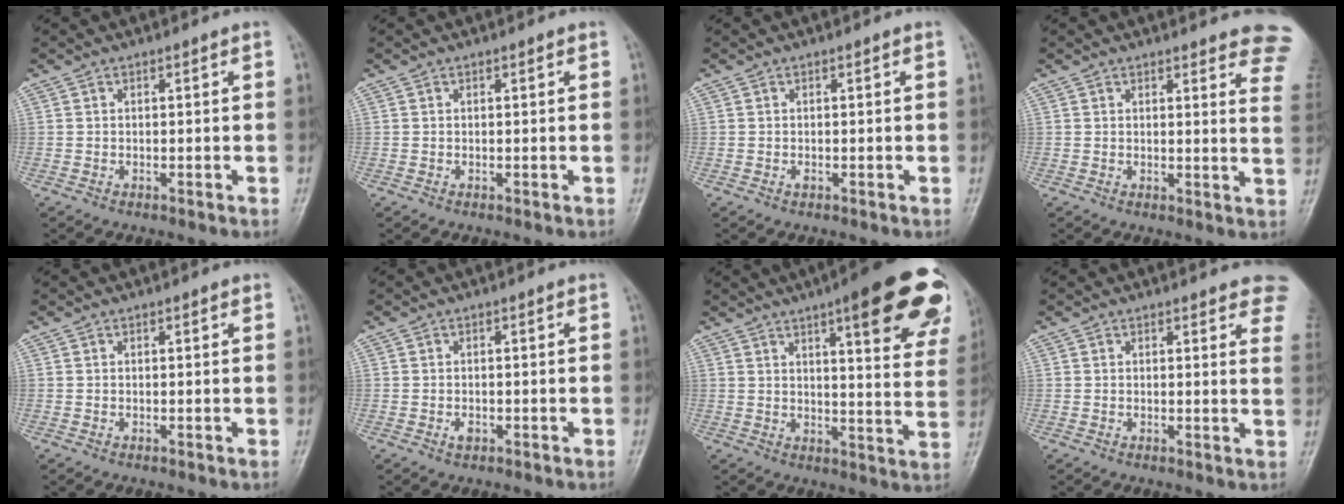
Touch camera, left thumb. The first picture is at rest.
{"total": 0.0}
{"total": 0.6, "force": [-0.1, 0.4, 0.5], "torque": [-0.006, -0.001, -0.002]}
{"total": 11.1, "force": [9.7, 2.5, 4.9], "torque": [-0.013, -0.055, 0.080]}
{"total": 0.5, "force": [0.3, 0.2, 0.4], "torque": [-0.007, -0.001, 0.002]}
{"total": 1.2, "force": [-0.4, 0.8, 0.8], "torque": [-0.010, 0.000, -0.007]}
{"total": 22.8, "force": [12.5, 5.6, 18.3], "torque": [-0.205, -0.036, 0.149]}
{"total": 8.6, "force": [6.7, 2.6, 4.8], "torque": [-0.020, -0.022, 0.058]}